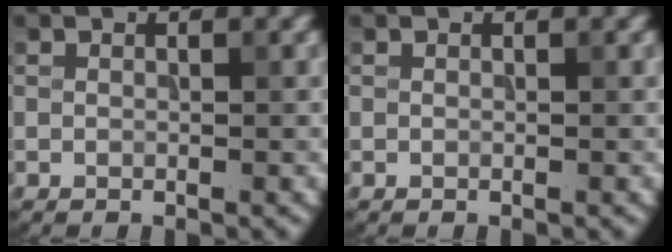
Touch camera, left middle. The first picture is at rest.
{"total": 0.0}